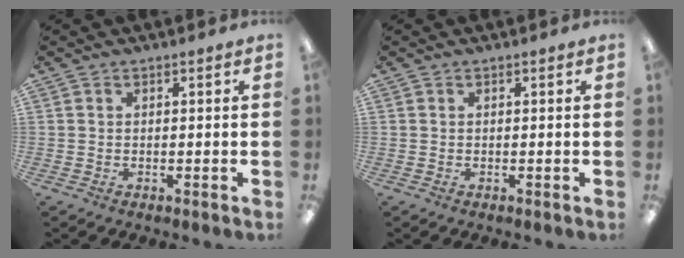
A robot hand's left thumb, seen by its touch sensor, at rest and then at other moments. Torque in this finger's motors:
{"motor_torque": [0.00, 0.00, 0.00, 0.00, 0.00]}